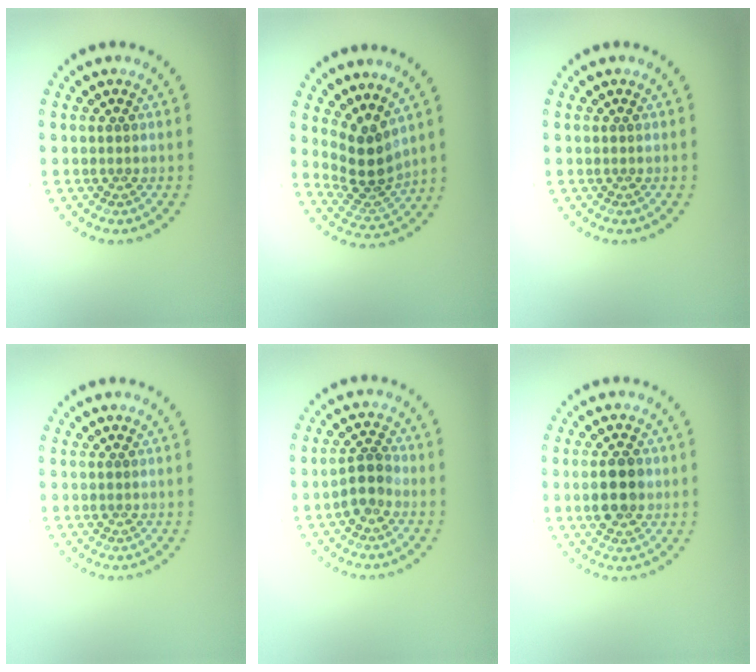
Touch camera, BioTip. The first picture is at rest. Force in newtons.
{"total": 3.7, "press": 2.7, "slide": 2.5}
{"total": 0.0}
{"total": 0.0}
{"total": 2.5, "press": 2.1, "slide": 1.4}
{"total": 3.8, "press": 3.8, "slide": 0.2}